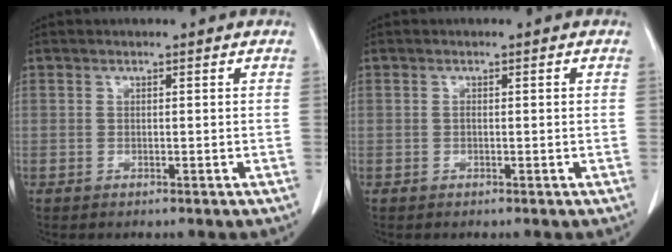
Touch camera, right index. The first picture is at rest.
{"total": 0.6, "force": [0.0, 0.1, 0.6], "torque": [-0.010, 0.001, 0.002]}